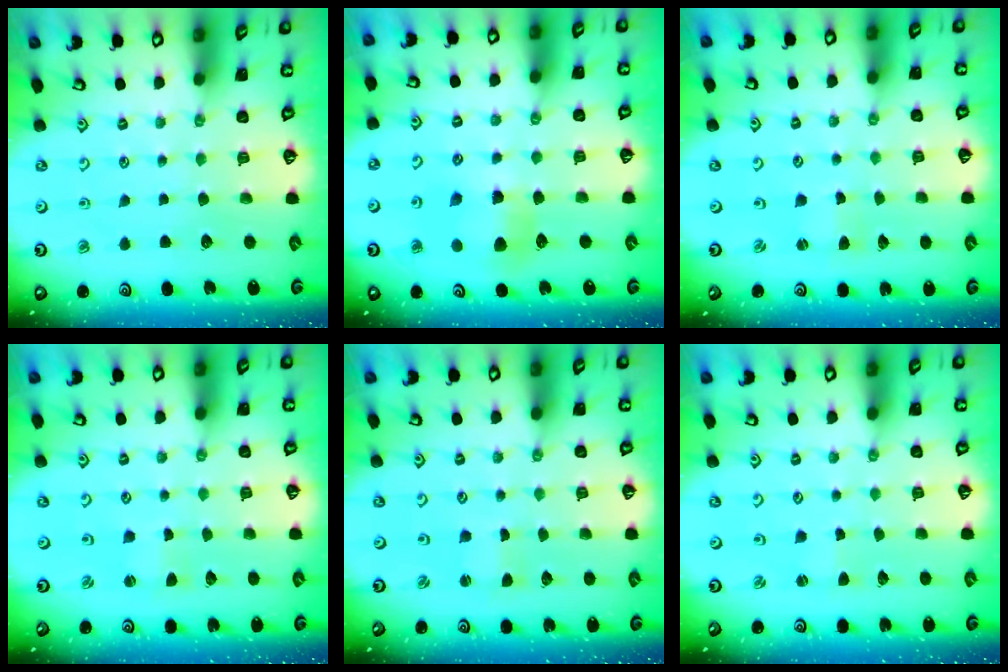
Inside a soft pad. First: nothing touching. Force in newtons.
{"total": 7.6, "press": 7.6, "slide": 0.7}
{"total": 1.0, "press": 1.0, "slide": 0.2}
{"total": 1.4, "press": 1.4, "slide": 0.4}
{"total": 0.5, "press": 0.5, "slide": 0.1}
{"total": 0.9, "press": 0.9, "slide": 0.2}